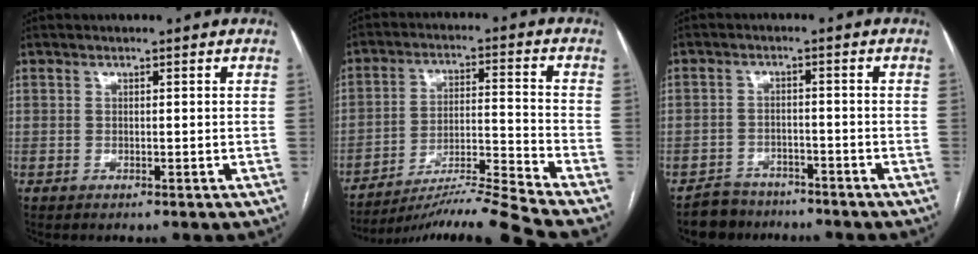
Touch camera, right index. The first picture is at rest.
{"total": 14.6, "force": [-13.2, -3.9, 4.8], "torque": [-0.069, 0.008, -0.223]}
{"total": 4.8, "force": [-4.1, 2.5, -0.4], "torque": [0.011, 0.003, -0.069]}